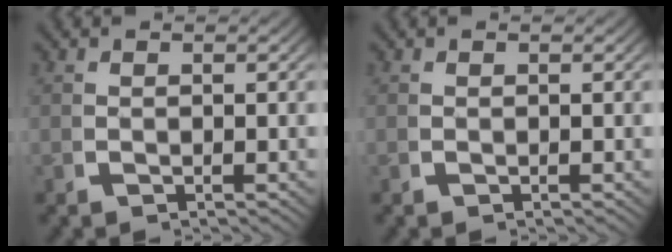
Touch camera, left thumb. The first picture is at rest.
{"total": 0.0}